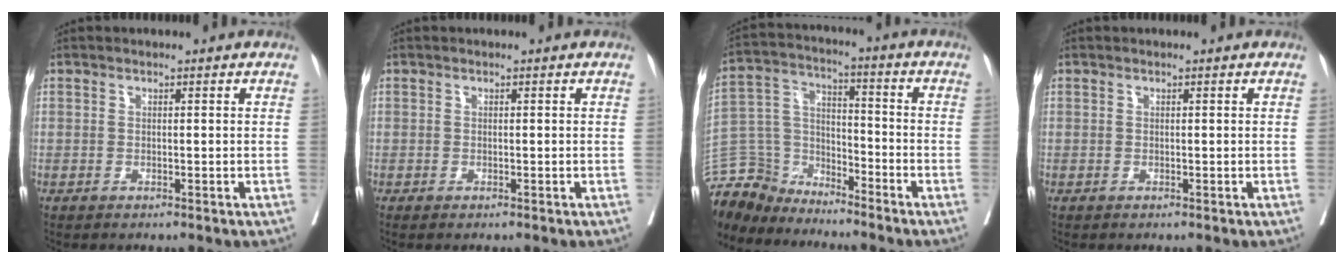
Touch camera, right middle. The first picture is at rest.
{"total": 0.6, "force": [0.3, -0.5, 0.3], "torque": [-0.006, -0.004, 0.003]}
{"total": 10.6, "force": [-10.0, 3.5, 0.3], "torque": [-0.011, 0.029, -0.196]}
{"total": 0.0}